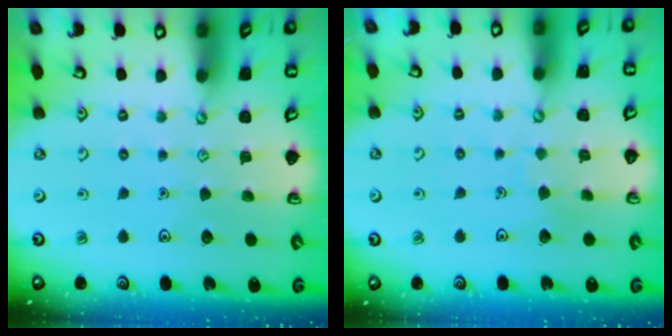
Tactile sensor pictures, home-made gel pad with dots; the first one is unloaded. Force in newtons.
{"total": 2.9, "press": 2.9, "slide": 0.2}